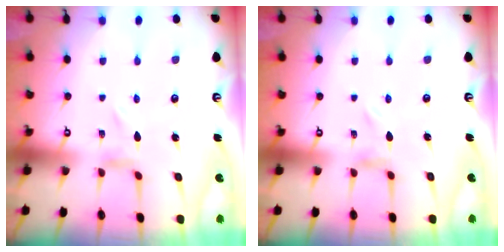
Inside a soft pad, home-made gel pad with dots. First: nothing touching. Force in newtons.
{"total": 0.5, "press": 0.4, "slide": 0.3}